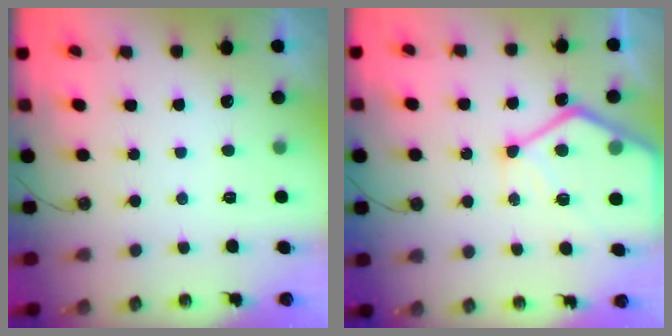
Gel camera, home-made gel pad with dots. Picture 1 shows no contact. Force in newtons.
{"total": 14.3, "press": 14.3, "slide": 0.9}